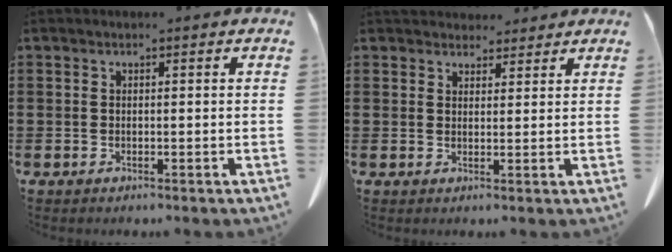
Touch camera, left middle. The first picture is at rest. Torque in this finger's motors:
{"motor_torque": [0.30, -0.30, 0.05, 0.04]}